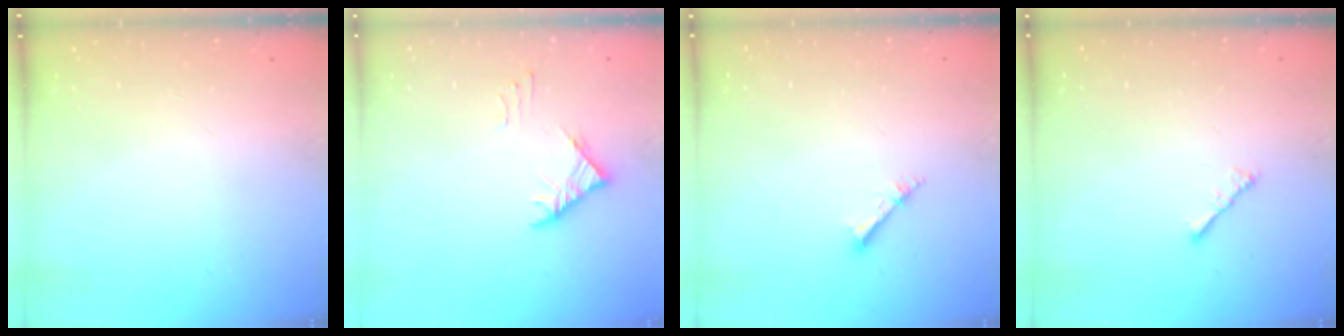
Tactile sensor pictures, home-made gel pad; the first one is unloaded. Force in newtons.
{"total": 3.3, "press": 3.2, "slide": 0.8}
{"total": 2.6, "press": 2.6, "slide": 0.3}
{"total": 2.2, "press": 2.1, "slide": 0.5}